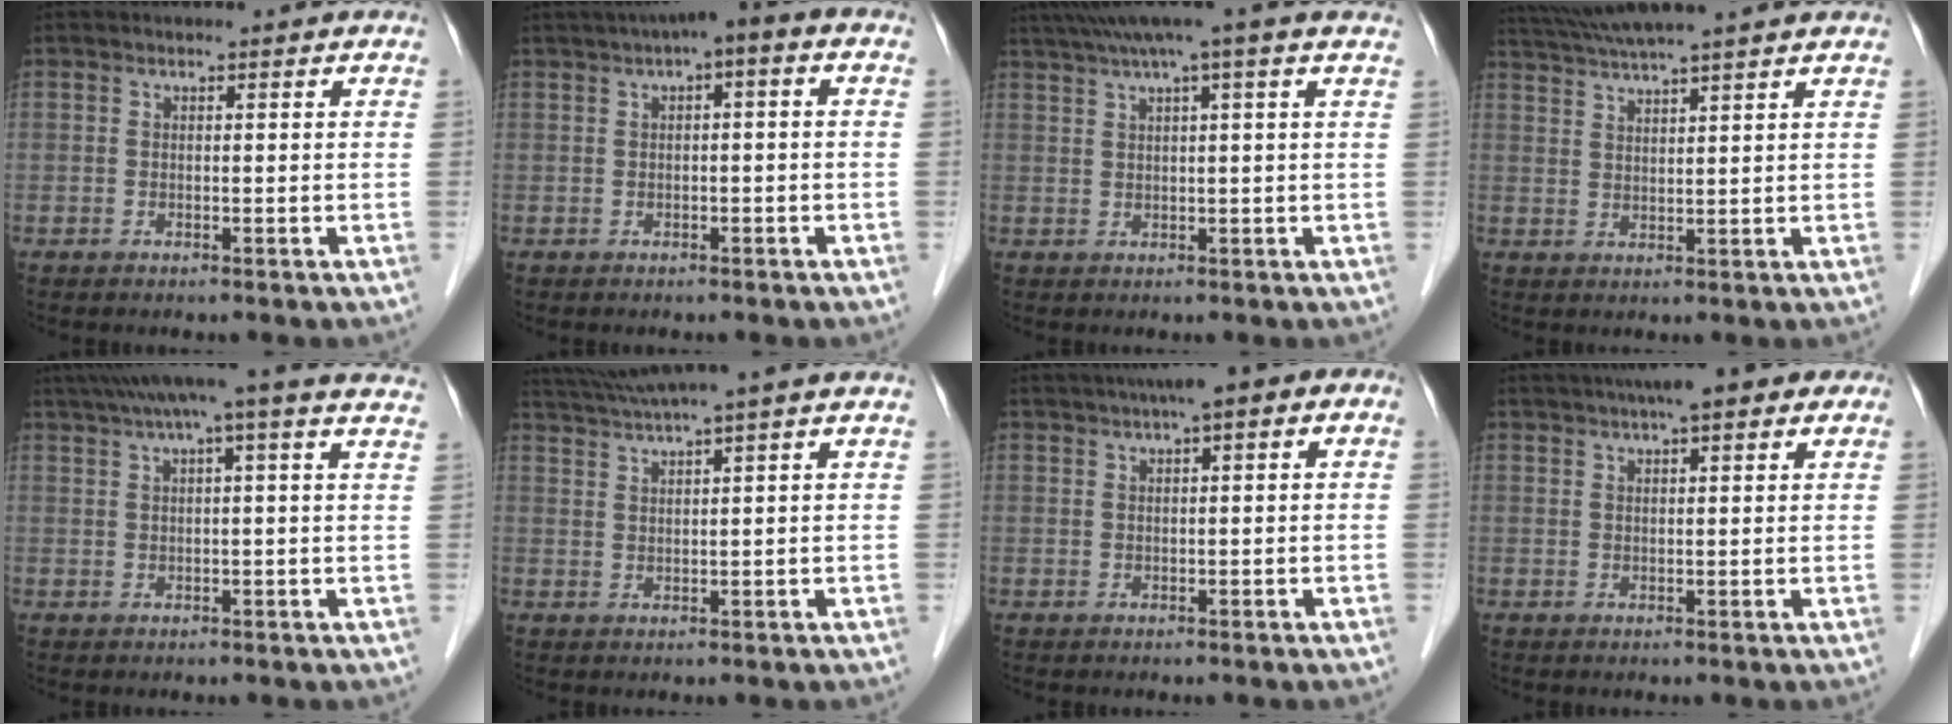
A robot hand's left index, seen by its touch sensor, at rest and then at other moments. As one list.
[{"total": 5.1, "force": [1.6, 1.3, 4.7], "torque": [-0.071, 0.031, 0.014]}, {"total": 8.2, "force": [5.9, -1.0, 5.7], "torque": [-0.094, 0.036, 0.080]}, {"total": 9.5, "force": [8.4, -1.4, 4.2], "torque": [-0.077, 0.031, 0.129]}, {"total": 9.4, "force": [6.5, -0.2, 6.8], "torque": [-0.109, 0.044, 0.082]}, {"total": 4.7, "force": [3.5, -1.6, 2.7], "torque": [-0.062, 0.015, 0.072]}, {"total": 6.6, "force": [2.7, 1.7, 5.8], "torque": [-0.086, 0.036, 0.031]}, {"total": 8.1, "force": [4.7, 2.0, 6.2], "torque": [-0.087, 0.038, 0.062]}]